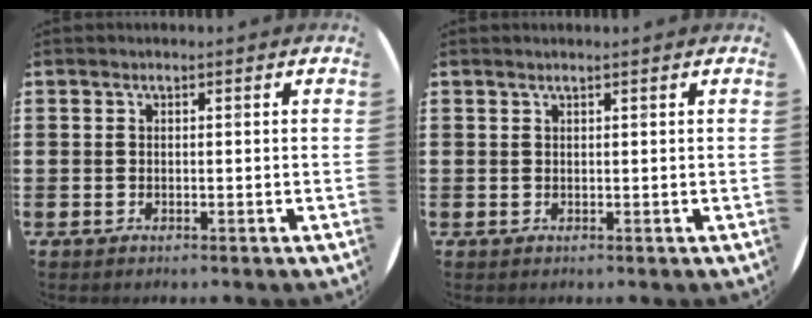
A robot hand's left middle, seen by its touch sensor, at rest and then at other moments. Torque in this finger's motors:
{"motor_torque": [0.58, -0.95, 0.02, -0.01]}